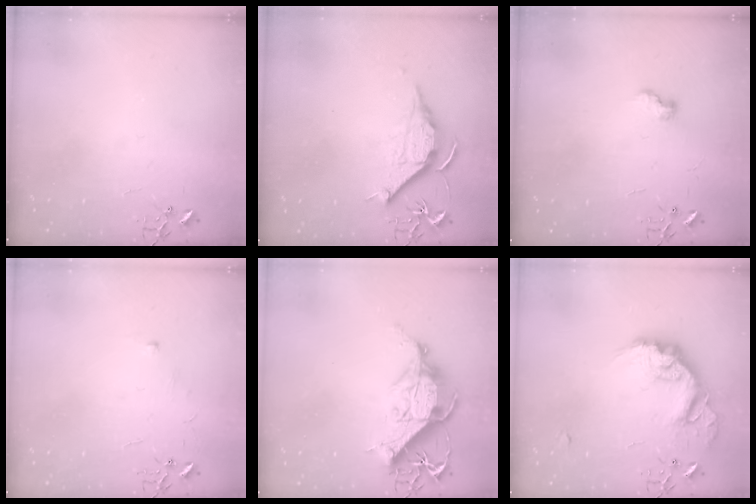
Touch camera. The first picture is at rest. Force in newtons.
{"total": 11.3, "press": 11.2, "slide": 1.1}
{"total": 6.5, "press": 6.5, "slide": 0.7}
{"total": 4.7, "press": 4.6, "slide": 0.6}
{"total": 13.6, "press": 13.6, "slide": 1.3}
{"total": 17.6, "press": 17.6, "slide": 0.9}